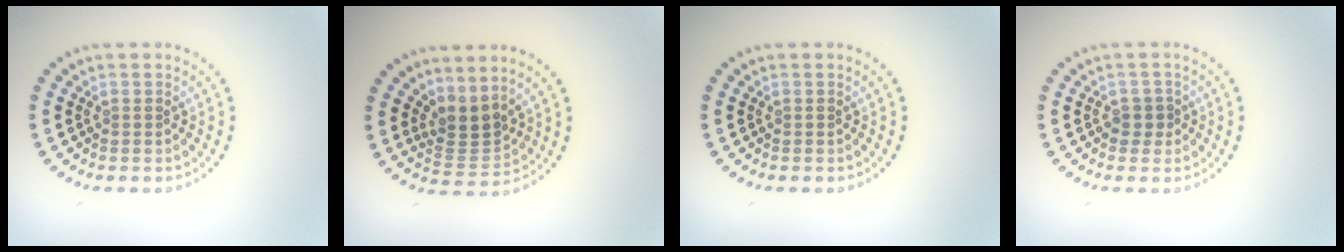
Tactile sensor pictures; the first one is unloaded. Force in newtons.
{"total": 2.8, "press": 2.0, "slide": 1.9}
{"total": 0.0}
{"total": 1.0, "press": 0.8, "slide": 0.7}